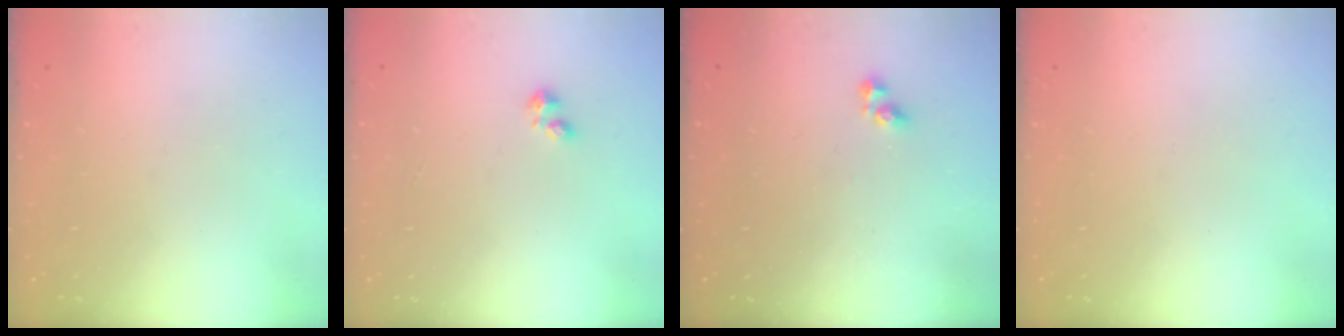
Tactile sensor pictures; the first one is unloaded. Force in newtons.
{"total": 1.5, "press": 1.5, "slide": 0.3}
{"total": 4.2, "press": 4.1, "slide": 0.2}
{"total": 0.0}